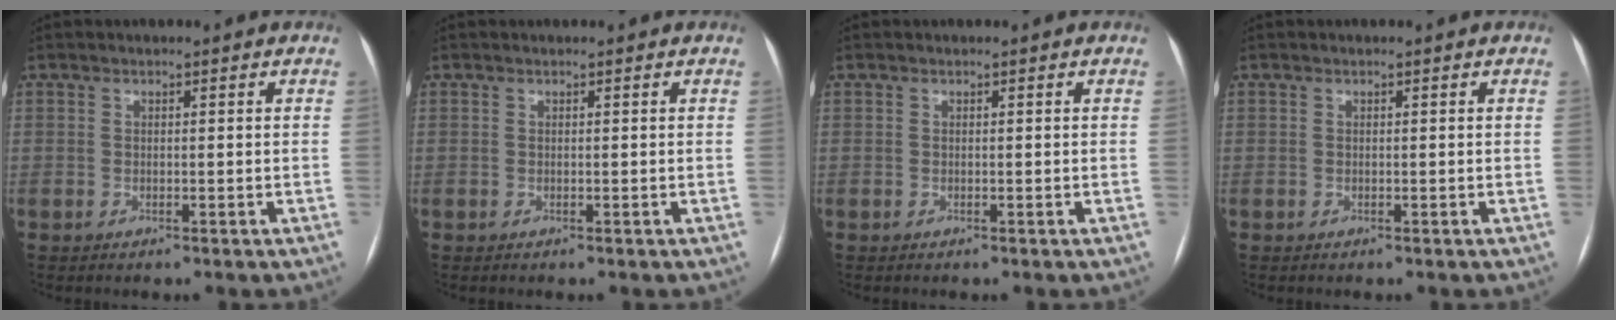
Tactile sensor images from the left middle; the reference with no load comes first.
{"total": 0.0}
{"total": 0.0}
{"total": 0.0}